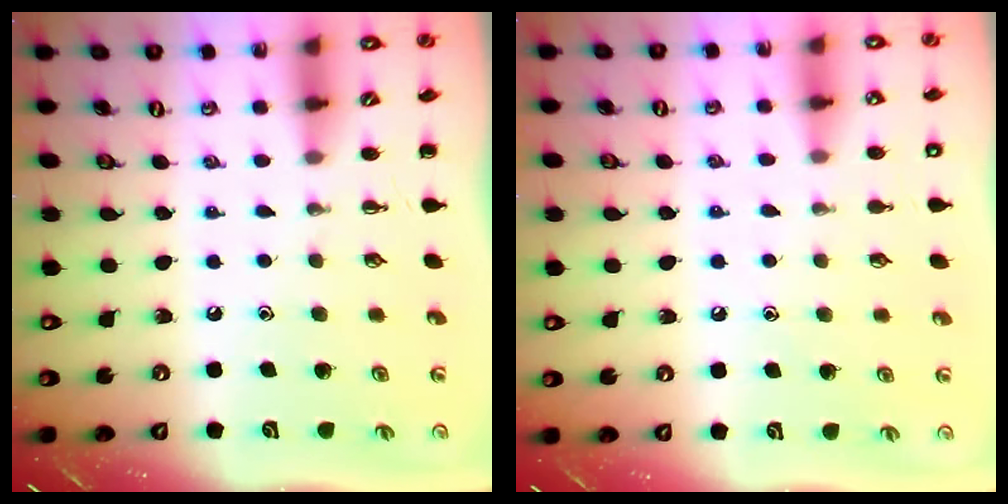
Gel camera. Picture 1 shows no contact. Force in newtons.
{"total": 6.9, "press": 6.6, "slide": 1.9}